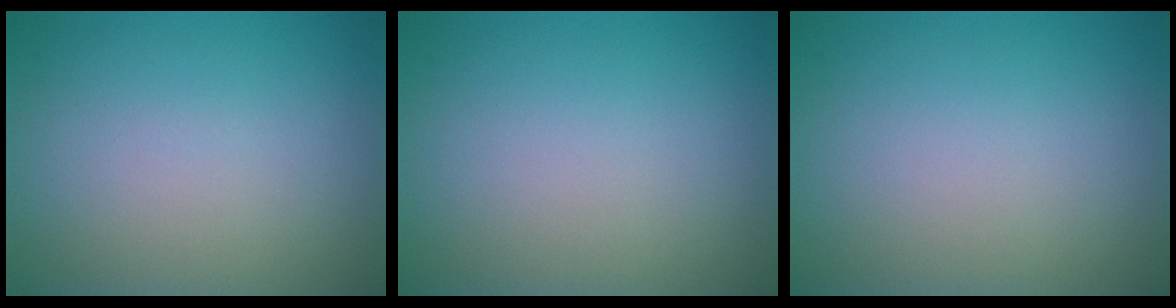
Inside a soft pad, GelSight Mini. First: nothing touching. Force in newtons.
{"total": 0.0}
{"total": 0.0}